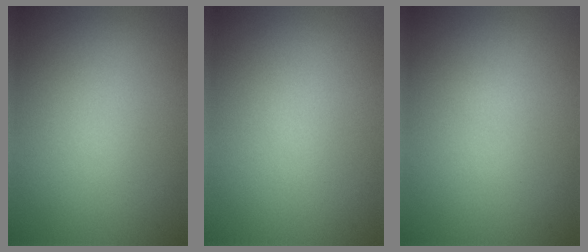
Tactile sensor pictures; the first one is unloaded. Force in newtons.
{"total": 0.0}
{"total": 0.0}